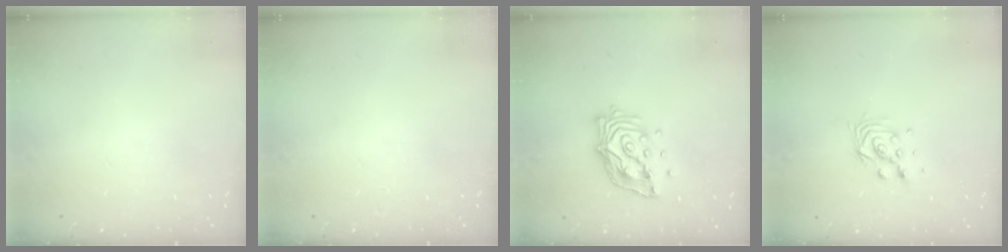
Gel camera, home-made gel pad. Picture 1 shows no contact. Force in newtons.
{"total": 0.0}
{"total": 12.4, "press": 12.4, "slide": 1.2}
{"total": 6.8, "press": 6.8, "slide": 0.5}